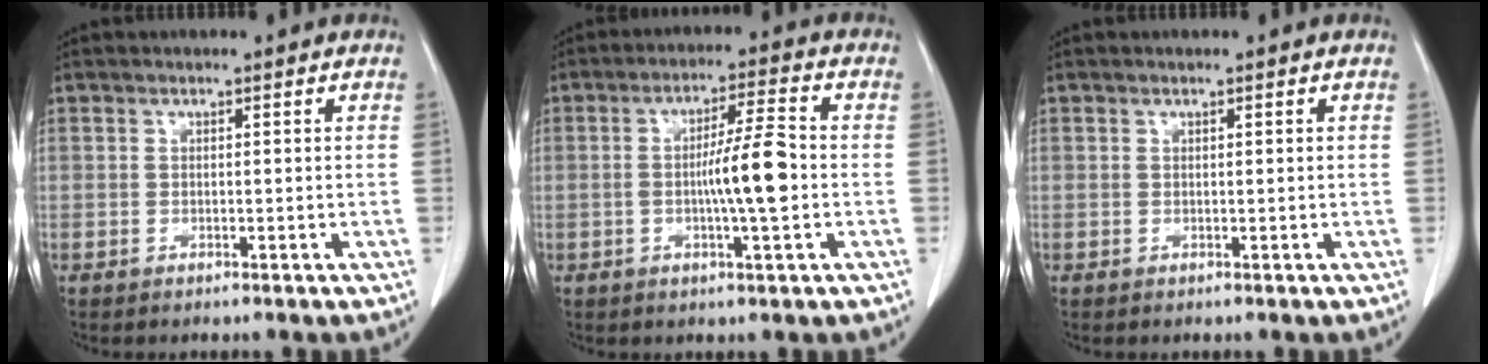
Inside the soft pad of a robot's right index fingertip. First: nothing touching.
{"total": 8.1, "force": [-1.0, 0.3, 8.0], "torque": [-0.137, 0.004, -0.021]}
{"total": 0.0}